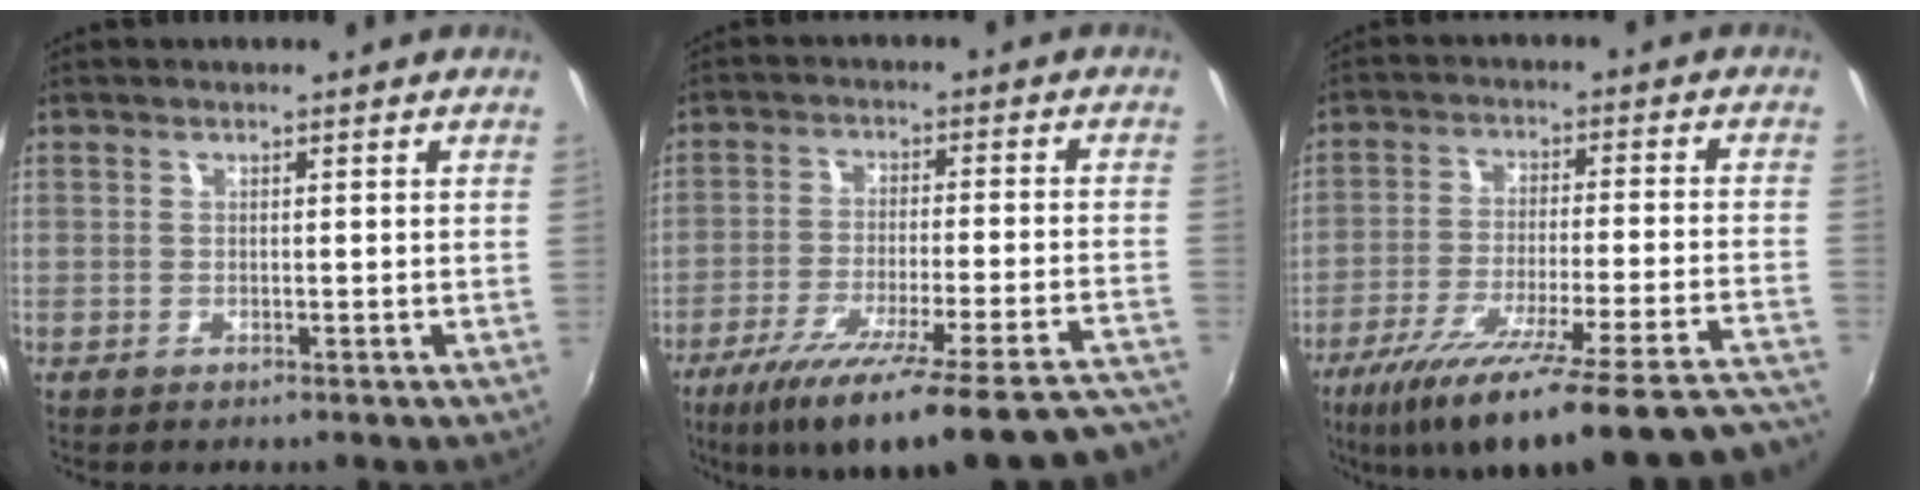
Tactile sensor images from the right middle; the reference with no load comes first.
{"total": 28.0, "force": [-23.8, 2.5, 14.4], "torque": [-0.221, -0.070, -0.342]}
{"total": 30.7, "force": [-26.2, 1.5, 16.0], "torque": [-0.236, -0.086, -0.382]}